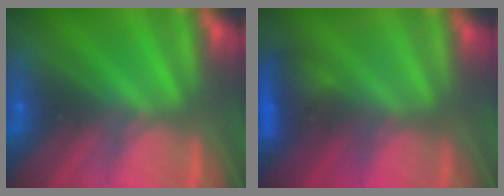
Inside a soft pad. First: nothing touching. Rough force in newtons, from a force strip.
{"total": 2.9}